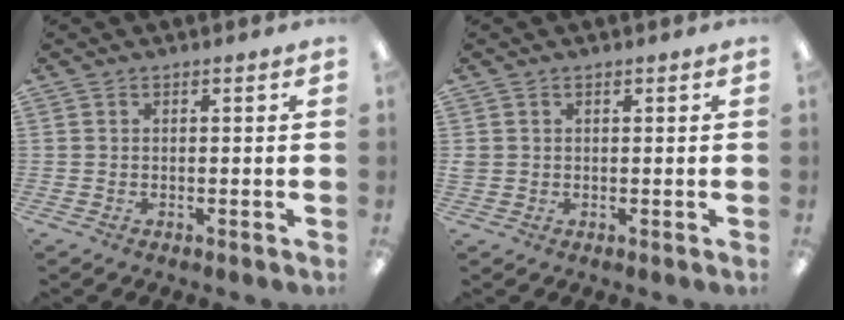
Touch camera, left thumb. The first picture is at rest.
{"total": 1.3, "force": [0.3, 1.2, 0.2], "torque": [-0.005, 0.003, 0.005]}